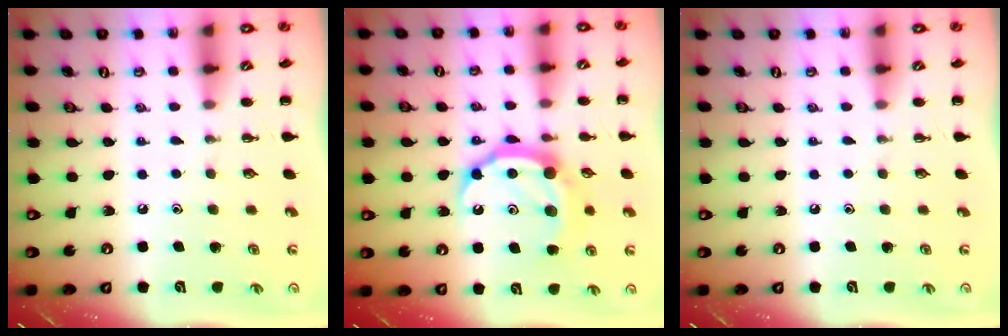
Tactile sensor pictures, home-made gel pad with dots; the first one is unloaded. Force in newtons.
{"total": 12.8, "press": 12.7, "slide": 0.8}
{"total": 0.0}